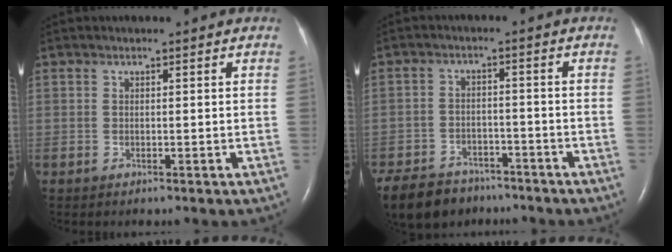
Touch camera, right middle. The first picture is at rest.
{"total": 12.6, "force": [-9.7, 6.8, 4.3], "torque": [-0.099, -0.008, -0.146]}